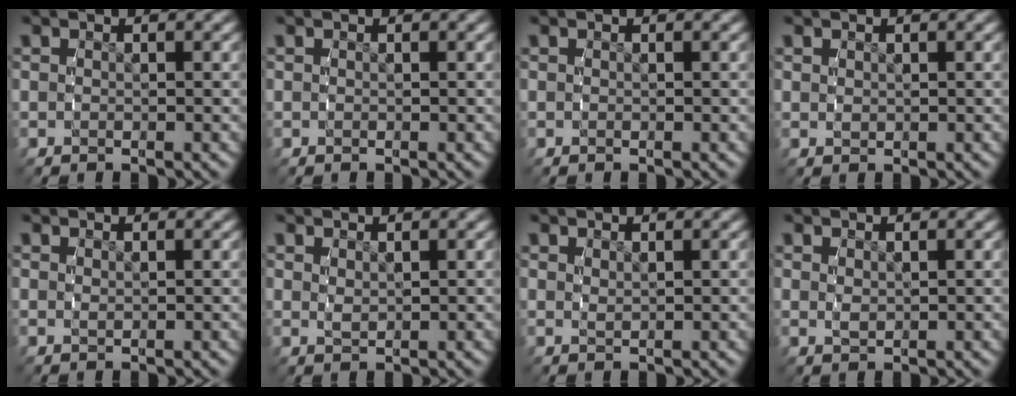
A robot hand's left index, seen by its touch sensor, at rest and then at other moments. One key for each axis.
{"total": 0.0}
{"total": 0.0}
{"total": 0.0}
{"total": 0.5, "fx": 0.3, "fy": -0.4, "fz": 0.1, "tx": -0.003, "ty": -0.004, "tz": 0.012}
{"total": 0.8, "fx": 0.7, "fy": -0.3, "fz": 0.3, "tx": -0.007, "ty": -0.006, "tz": 0.023}
{"total": 0.9, "fx": 0.7, "fy": -0.6, "fz": 0.0, "tx": 0.001, "ty": -0.003, "tz": 0.021}
{"total": 0.5, "fx": 0.3, "fy": -0.1, "fz": 0.4, "tx": -0.012, "ty": -0.007, "tz": 0.016}